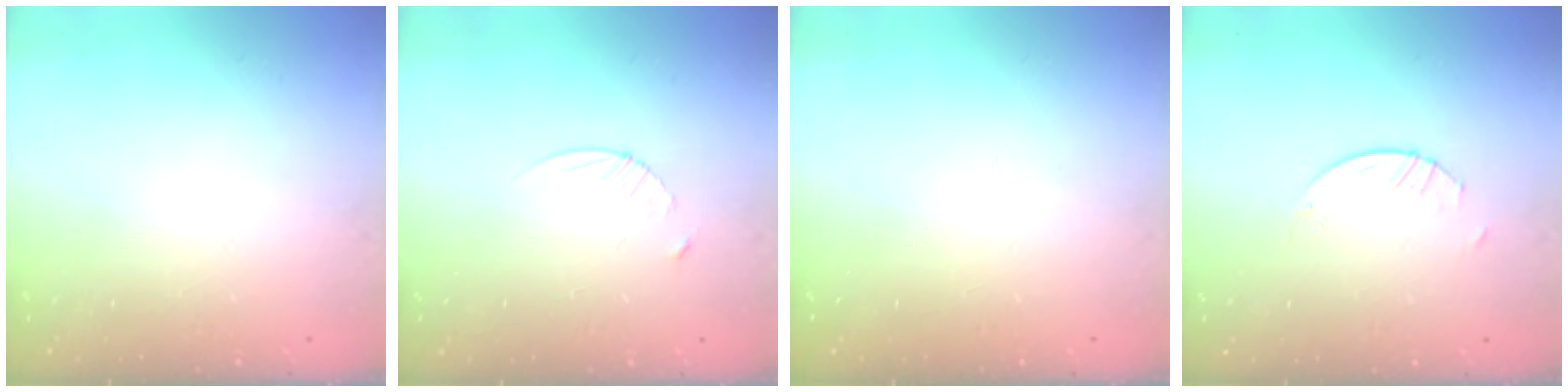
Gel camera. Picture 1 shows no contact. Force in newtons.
{"total": 3.4, "press": 3.3, "slide": 0.3}
{"total": 0.0}
{"total": 2.6, "press": 2.6, "slide": 0.2}